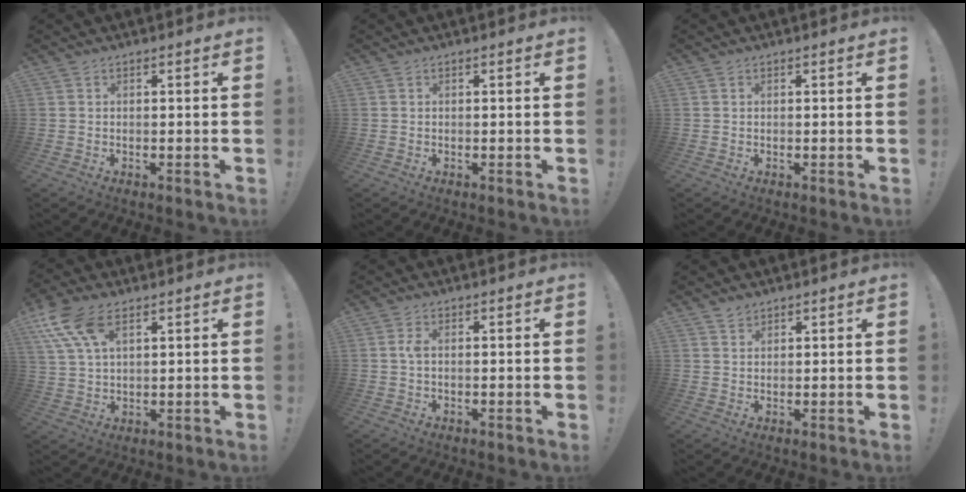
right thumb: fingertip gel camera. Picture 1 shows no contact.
{"total": 0.0}
{"total": 0.0}
{"total": 11.2, "force": [5.9, 5.5, 7.7], "torque": [-0.151, -0.021, 0.112]}
{"total": 1.8, "force": [-0.1, 0.6, 1.7], "torque": [-0.042, 0.008, -0.001]}
{"total": 1.9, "force": [1.6, 1.0, 0.3], "torque": [-0.005, -0.006, 0.031]}